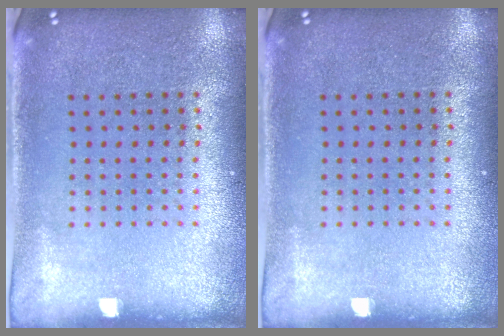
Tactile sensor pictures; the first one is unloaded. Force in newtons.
{"total": 0.0}